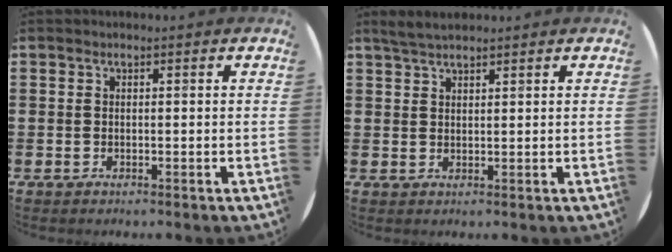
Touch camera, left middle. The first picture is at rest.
{"total": 2.6, "force": [2.3, 0.5, 1.1], "torque": [-0.026, 0.005, 0.044]}